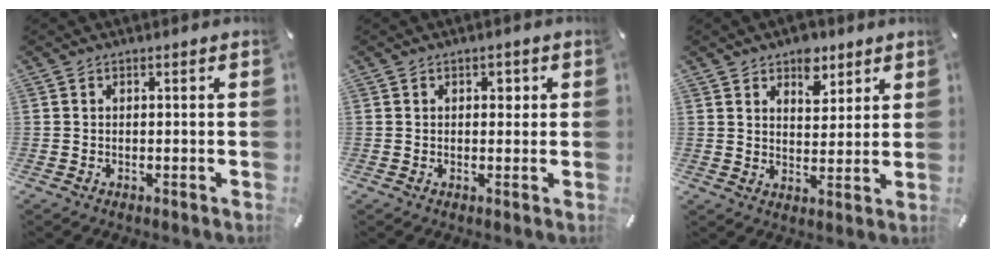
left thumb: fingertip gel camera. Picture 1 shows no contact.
{"total": 2.0, "force": [0.5, 1.4, 1.4], "torque": [-0.013, 0.001, 0.003]}
{"total": 7.1, "force": [4.7, 4.5, 2.9], "torque": [-0.018, -0.022, 0.076]}